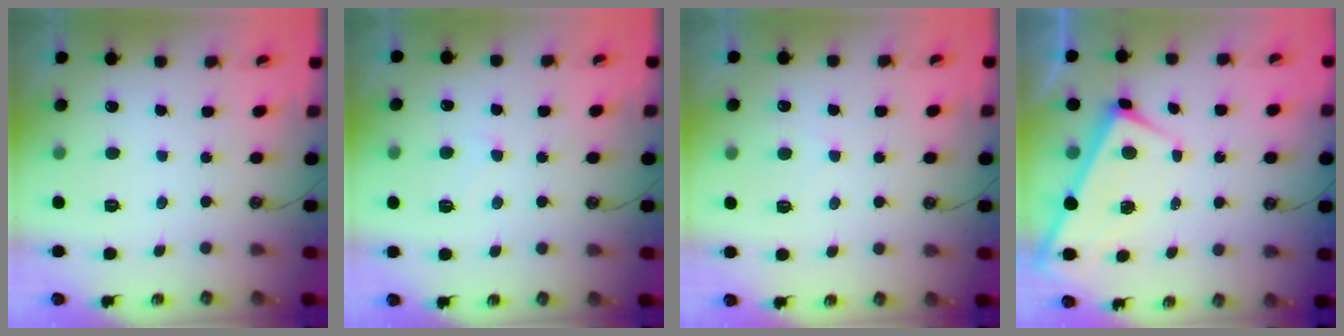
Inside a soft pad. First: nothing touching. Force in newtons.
{"total": 4.8, "press": 4.8, "slide": 0.5}
{"total": 3.2, "press": 3.2, "slide": 0.3}
{"total": 3.1, "press": 3.1, "slide": 0.1}